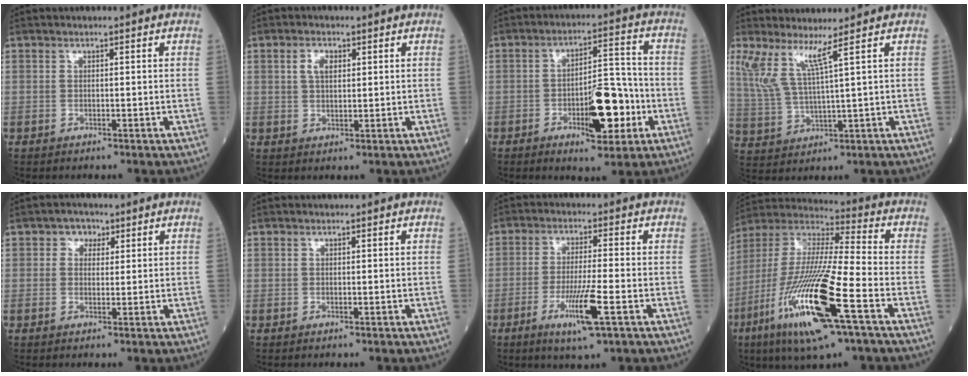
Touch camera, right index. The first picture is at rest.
{"total": 3.0, "force": [1.1, 1.6, 2.3], "torque": [-0.045, 0.006, 0.020]}
{"total": 10.1, "force": [-3.5, 3.2, 9.0], "torque": [-0.136, 0.011, -0.049]}
{"total": 5.5, "force": [3.6, -1.1, 4.1], "torque": [-0.093, -0.004, 0.084]}
{"total": 2.3, "force": [0.9, 1.9, 0.8], "torque": [-0.010, 0.007, 0.008]}
{"total": 0.0}
{"total": 8.0, "force": [-3.3, -0.1, 7.3], "torque": [-0.139, -0.019, -0.055]}
{"total": 22.1, "force": [-9.0, 2.4, 20.1], "torque": [-0.439, -0.043, -0.166]}